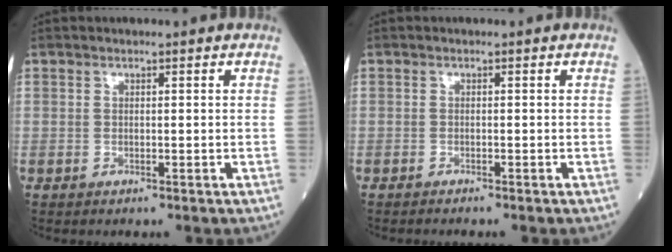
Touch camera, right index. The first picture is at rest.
{"total": 1.0, "force": [-0.9, -0.1, 0.3], "torque": [-0.006, 0.000, -0.014]}